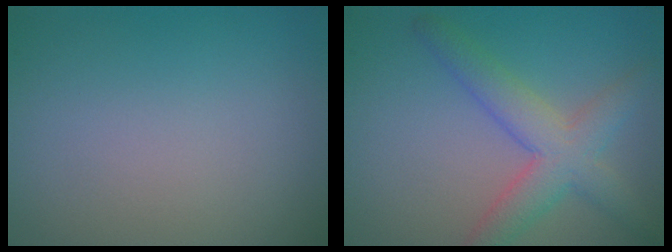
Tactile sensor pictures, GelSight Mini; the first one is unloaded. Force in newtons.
{"total": 4.6, "press": 4.6, "slide": 0.2}